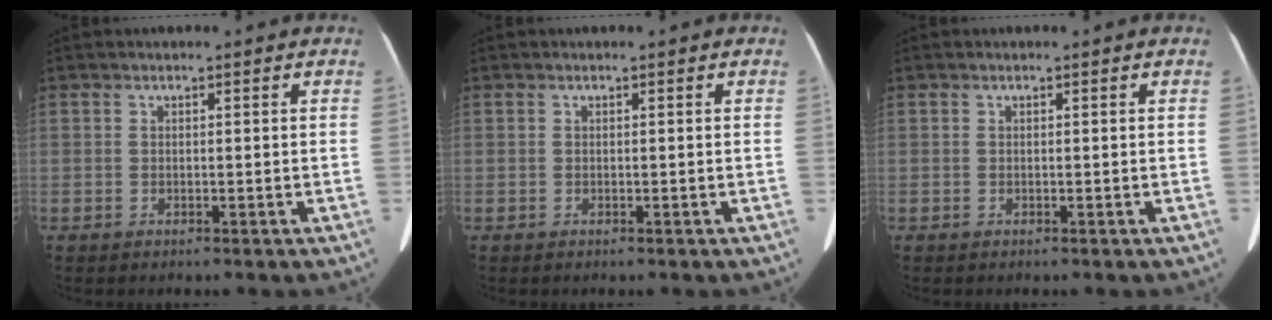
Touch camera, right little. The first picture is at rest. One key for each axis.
{"total": 0.0}
{"total": 0.0}